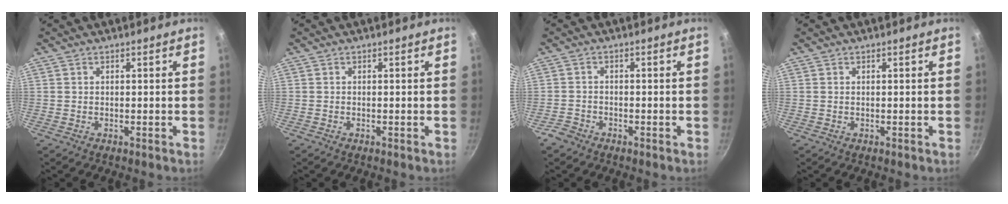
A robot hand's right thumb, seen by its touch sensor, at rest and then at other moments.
{"total": 0.0}
{"total": 2.4, "force": [-1.9, 1.3, 0.5], "torque": [-0.011, 0.019, -0.035]}
{"total": 0.0}